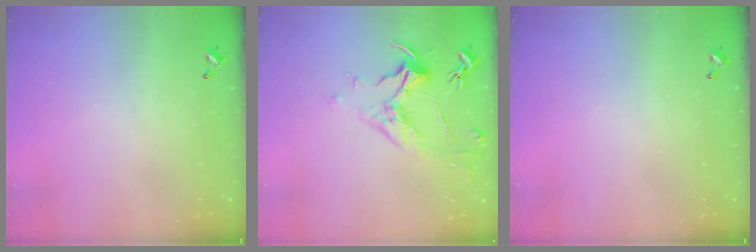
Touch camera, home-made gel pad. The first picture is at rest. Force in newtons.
{"total": 1.6, "press": 1.4, "slide": 0.8}
{"total": 0.0}